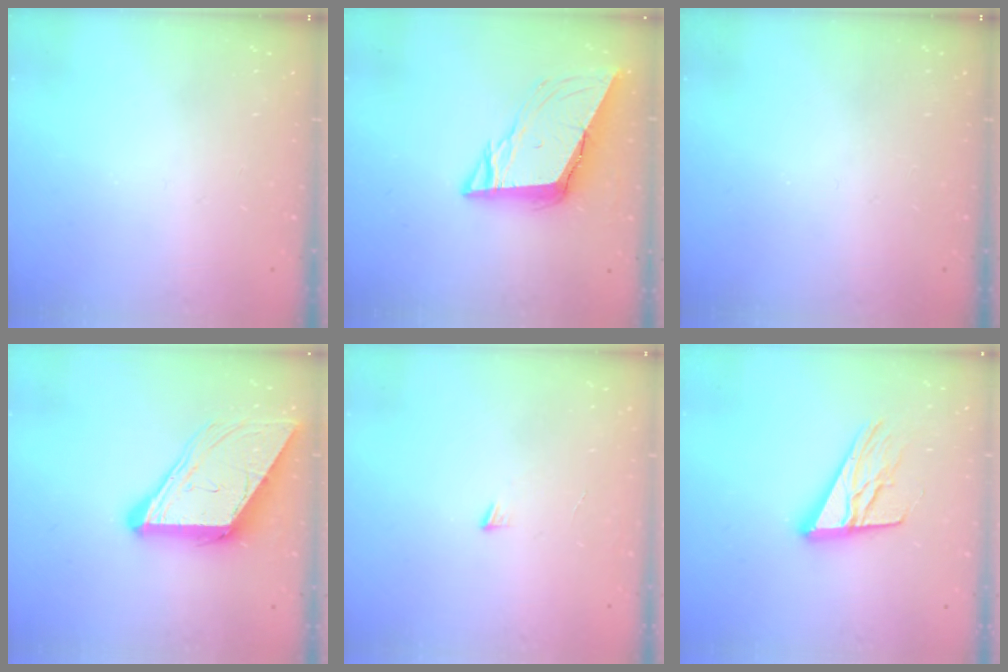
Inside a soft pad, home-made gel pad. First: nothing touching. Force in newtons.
{"total": 10.3, "press": 9.9, "slide": 2.9}
{"total": 0.0}
{"total": 11.5, "press": 11.4, "slide": 1.1}
{"total": 3.0, "press": 3.0, "slide": 0.3}
{"total": 15.9, "press": 15.6, "slide": 2.7}